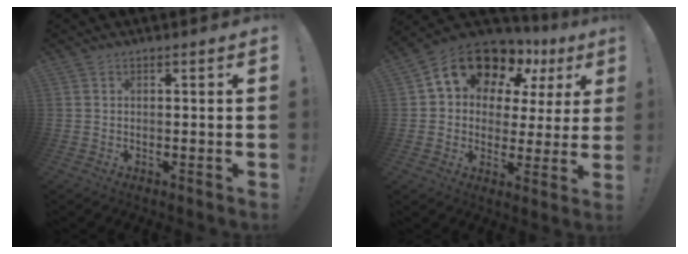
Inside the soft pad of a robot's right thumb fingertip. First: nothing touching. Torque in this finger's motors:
{"motor_torque": [0.84, 2.39, 1.15, -0.40, 0.43]}